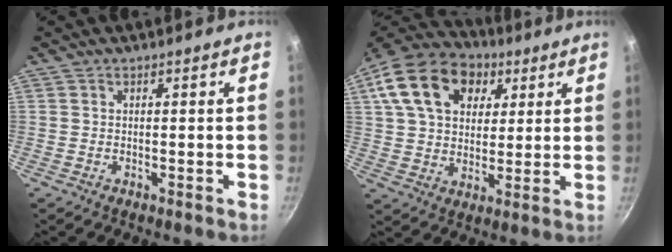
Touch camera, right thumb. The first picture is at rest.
{"total": 20.5, "force": [7.8, 14.4, 12.3], "torque": [-0.204, 0.007, 0.125]}